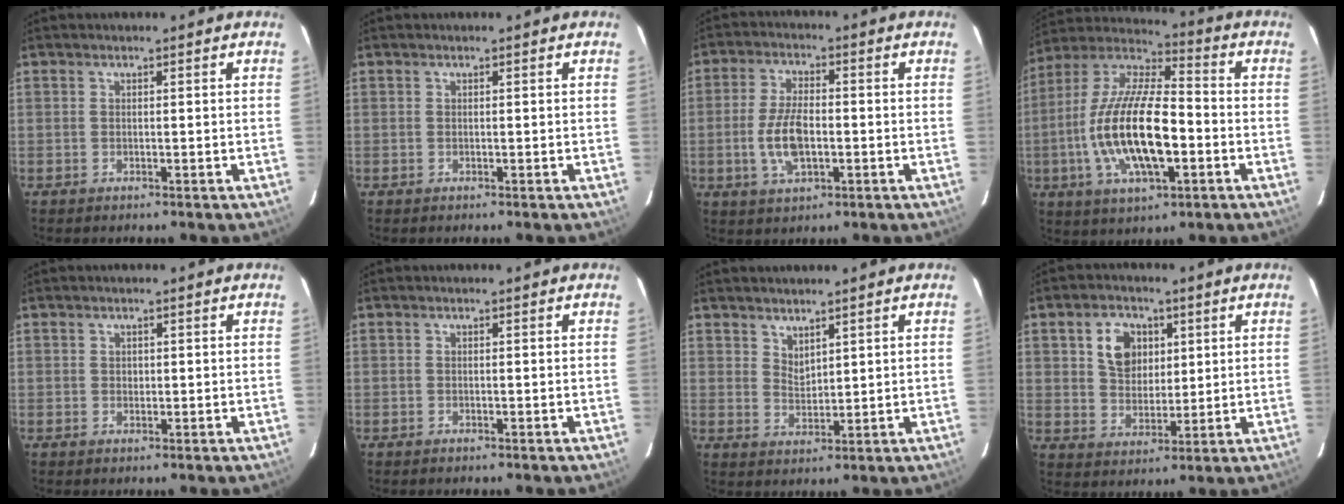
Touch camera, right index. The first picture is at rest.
{"total": 0.0}
{"total": 8.6, "force": [-1.7, 4.0, 7.5], "torque": [-0.154, -0.001, -0.029]}
{"total": 19.7, "force": [-4.2, 7.2, 17.8], "torque": [-0.357, -0.006, -0.080]}
{"total": 0.8, "force": [0.2, 0.8, 0.1], "torque": [0.002, 0.003, 0.003]}
{"total": 0.0}
{"total": 3.1, "force": [2.7, 1.2, 1.1], "torque": [-0.016, -0.002, 0.050]}
{"total": 8.0, "force": [2.9, 6.0, 4.4], "torque": [-0.081, 0.018, 0.058]}